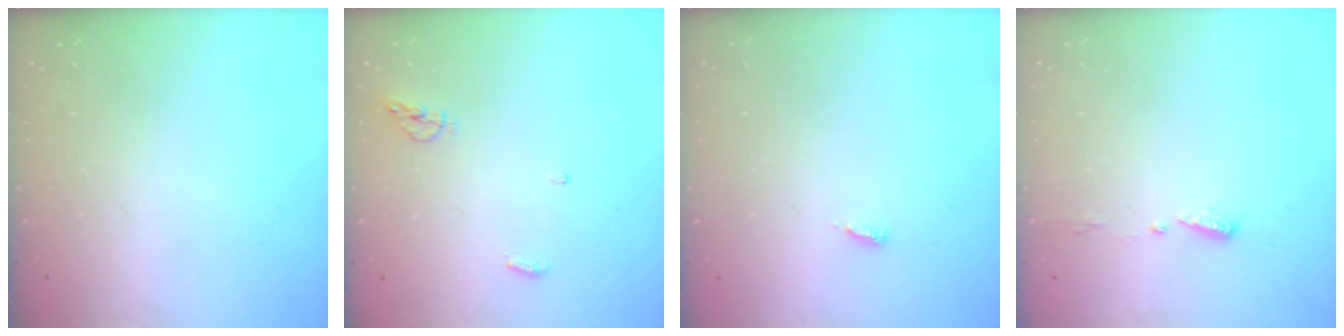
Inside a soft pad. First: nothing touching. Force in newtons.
{"total": 4.1, "press": 3.9, "slide": 1.3}
{"total": 2.9, "press": 2.9, "slide": 0.2}
{"total": 4.7, "press": 4.7, "slide": 0.4}